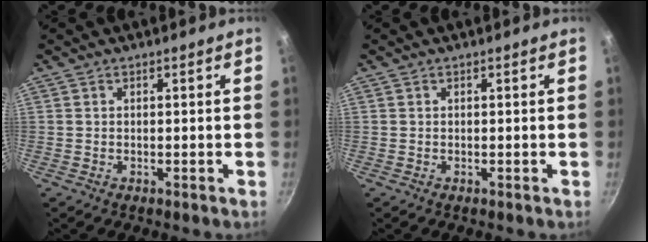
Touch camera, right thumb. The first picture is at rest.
{"total": 0.0}